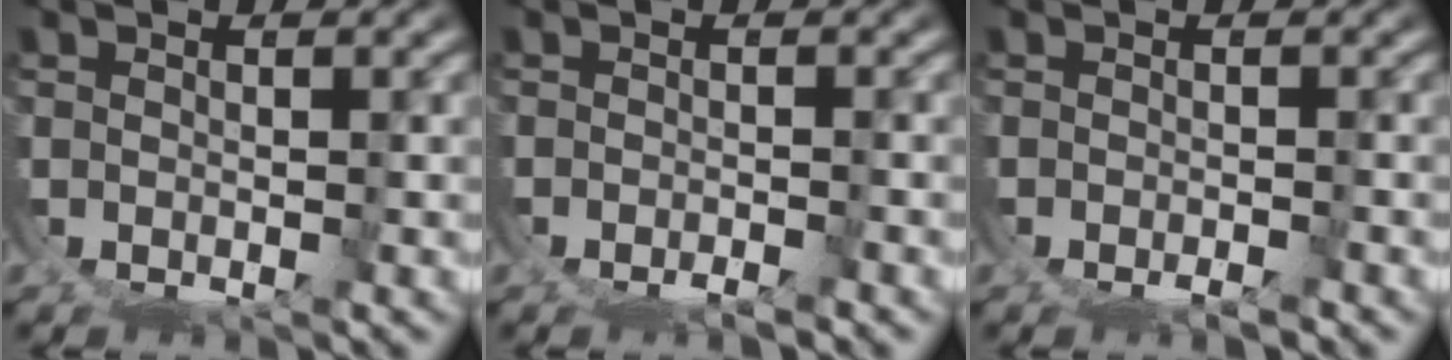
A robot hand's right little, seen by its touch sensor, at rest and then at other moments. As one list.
[{"total": 1.2, "force": [-0.7, -1.0, 0.1], "torque": [0.004, 0.003, -0.015]}, {"total": 0.9, "force": [-0.6, -0.7, 0.2], "torque": [0.001, 0.002, -0.012]}]